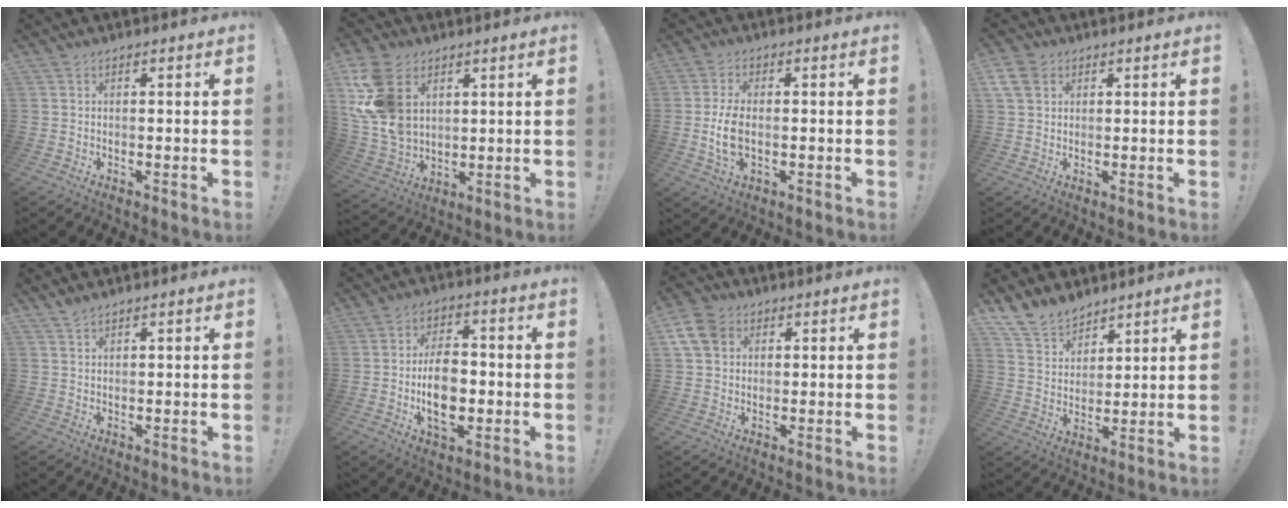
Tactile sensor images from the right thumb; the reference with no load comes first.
{"total": 16.8, "force": [5.8, 11.7, 10.4], "torque": [-0.223, -0.027, 0.114]}
{"total": 7.6, "force": [-1.1, 4.0, 6.3], "torque": [-0.124, -0.010, -0.019]}
{"total": 6.2, "force": [2.6, 4.6, 3.4], "torque": [-0.059, 0.002, 0.054]}
{"total": 1.7, "force": [1.4, 0.4, 0.8], "torque": [-0.011, -0.003, 0.026]}
{"total": 11.9, "force": [-2.1, 7.4, 9.2], "torque": [-0.156, 0.003, -0.037]}
{"total": 8.5, "force": [3.0, 6.6, 4.4], "torque": [-0.097, 0.000, 0.062]}
{"total": 10.8, "force": [8.8, 5.9, 2.0], "torque": [-0.051, -0.060, 0.175]}